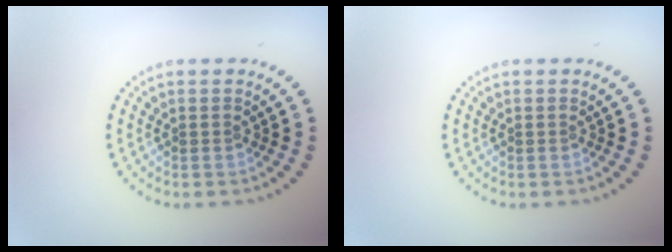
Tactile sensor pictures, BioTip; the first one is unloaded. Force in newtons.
{"total": 0.0}